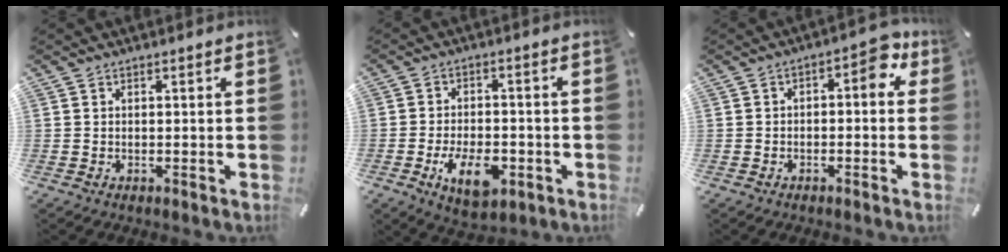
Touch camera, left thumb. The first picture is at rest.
{"total": 9.7, "force": [-3.6, 5.6, 7.0], "torque": [-0.128, 0.000, -0.065]}
{"total": 5.2, "force": [0.2, 3.0, 4.2], "torque": [-0.059, 0.003, -0.006]}